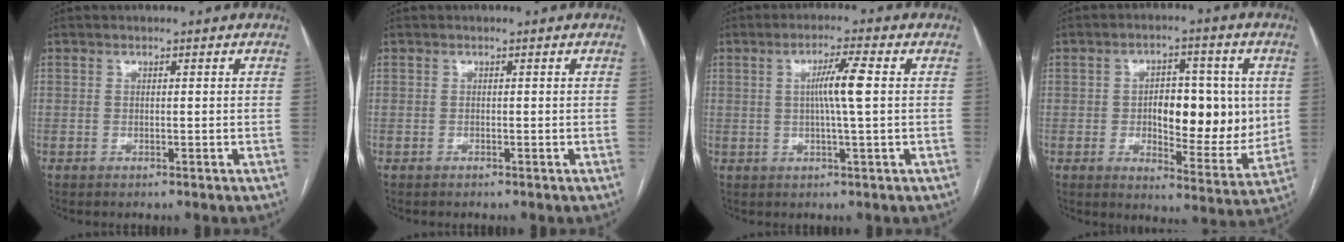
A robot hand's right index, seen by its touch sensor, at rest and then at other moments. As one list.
[{"total": 0.0}, {"total": 5.5, "force": [0.7, -0.5, 5.5], "torque": [-0.100, 0.002, 0.014]}, {"total": 13.2, "force": [0.4, 5.6, 12.0], "torque": [-0.163, 0.005, 0.016]}]